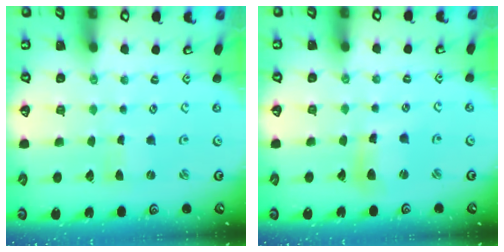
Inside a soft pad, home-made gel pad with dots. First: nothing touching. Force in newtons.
{"total": 7.6, "press": 7.6, "slide": 1.1}